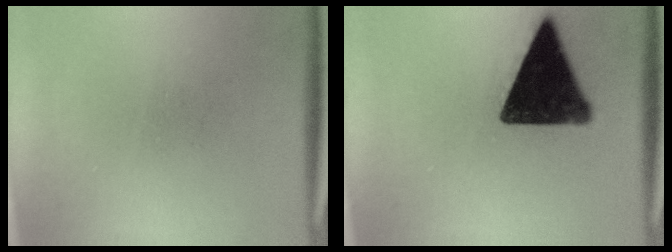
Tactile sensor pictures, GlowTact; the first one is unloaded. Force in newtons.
{"total": 16.8}